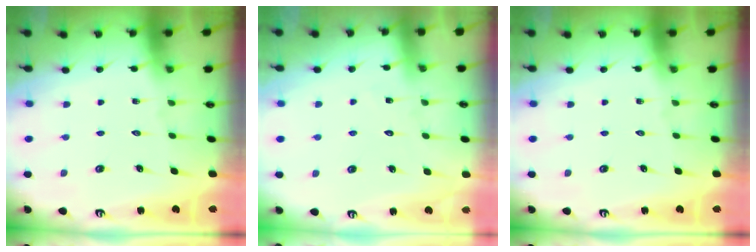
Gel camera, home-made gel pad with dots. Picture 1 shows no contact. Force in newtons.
{"total": 5.3, "press": 5.3, "slide": 0.5}
{"total": 0.0}